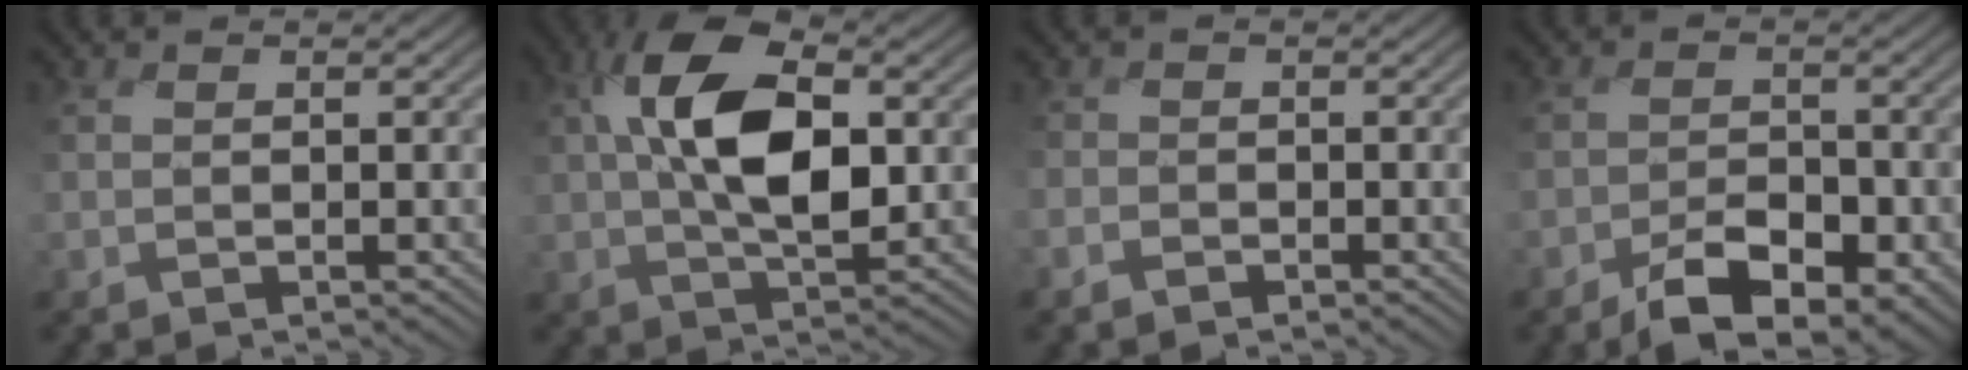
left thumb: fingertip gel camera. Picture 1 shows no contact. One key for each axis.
{"total": 11.3, "fx": 1.6, "fy": 6.0, "fz": 9.4, "tx": -0.188, "ty": 0.012, "tz": 0.021}
{"total": 1.6, "fx": -1.3, "fy": 0.5, "fz": -0.7, "tx": 0.022, "ty": -0.004, "tz": -0.034}
{"total": 6.5, "fx": -4.1, "fy": 3.3, "fz": 3.8, "tx": -0.061, "ty": -0.012, "tz": -0.074}